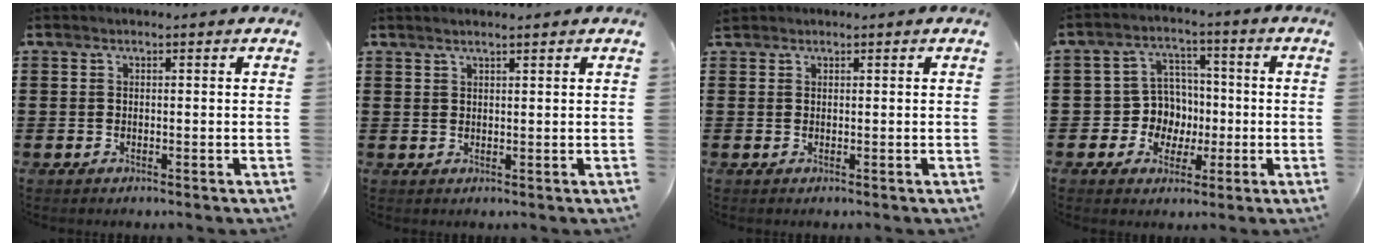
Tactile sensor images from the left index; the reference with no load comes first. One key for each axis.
{"total": 1.2, "fx": 1.1, "fy": -0.1, "fz": 0.6, "tx": -0.011, "ty": 0.000, "tz": 0.020}
{"total": 0.6, "fx": 0.6, "fy": 0.2, "fz": 0.1, "tx": -0.004, "ty": 0.001, "tz": 0.012}
{"total": 6.9, "fx": -0.5, "fy": 6.6, "fz": 1.8, "tx": -0.051, "ty": 0.013, "tz": -0.007}